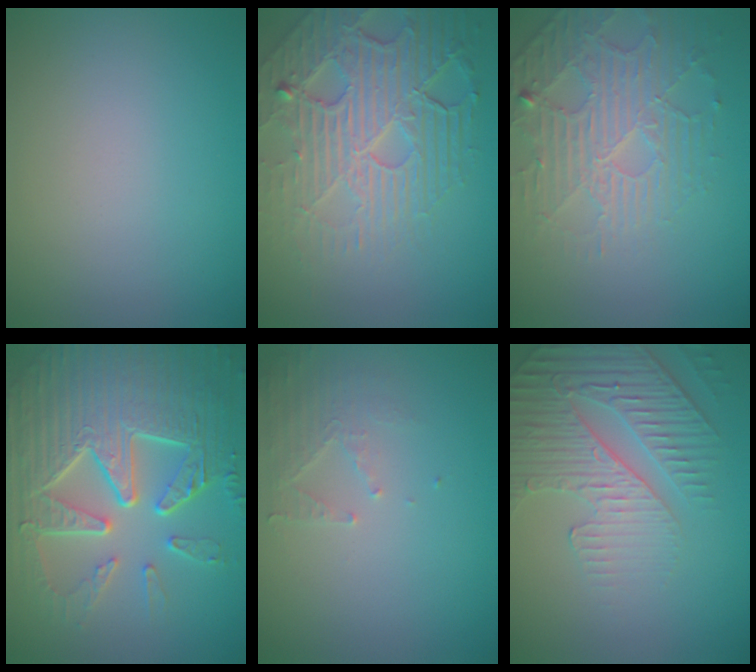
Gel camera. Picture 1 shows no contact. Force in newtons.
{"total": 8.2, "press": 5.7, "slide": 5.9}
{"total": 4.6, "press": 3.6, "slide": 3.0}
{"total": 9.8, "press": 6.6, "slide": 7.2}
{"total": 2.0, "press": 1.9, "slide": 0.3}
{"total": 4.4, "press": 4.1, "slide": 1.4}